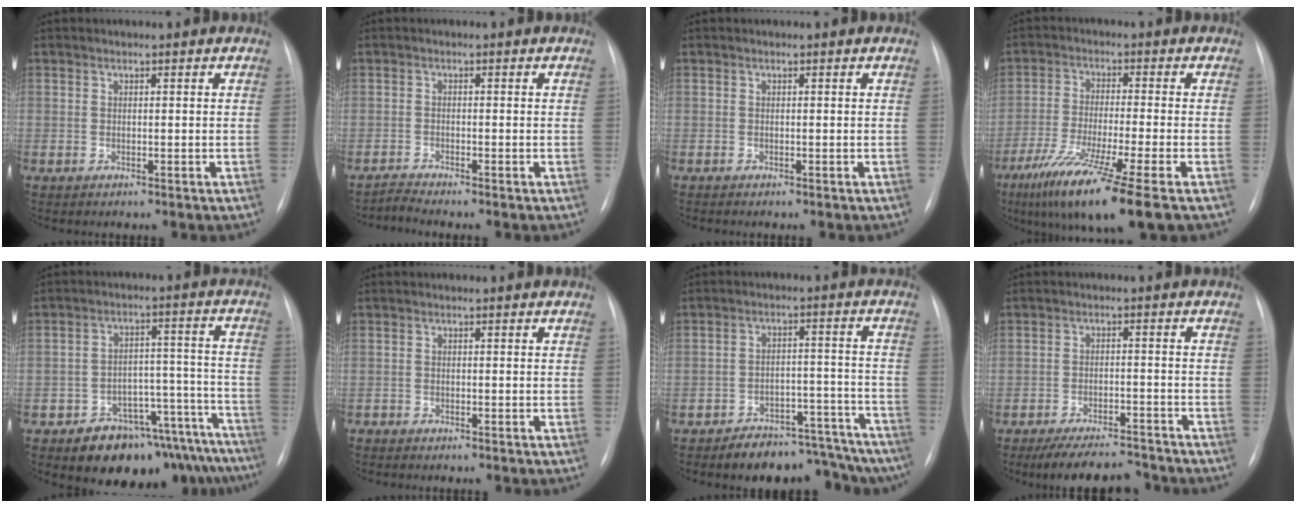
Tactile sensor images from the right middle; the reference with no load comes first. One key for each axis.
{"total": 1.7, "fx": -1.5, "fy": -0.8, "fz": -0.3, "tx": 0.007, "ty": -0.011, "tz": -0.028}
{"total": 0.0}
{"total": 13.7, "fx": -8.4, "fy": -0.8, "fz": 10.8, "tx": -0.199, "ty": -0.049, "tz": -0.144}
{"total": 15.1, "fx": -12.3, "fy": 6.6, "fz": 5.7, "tx": -0.025, "ty": 0.064, "tz": -0.162}
{"total": 0.5, "fx": -0.5, "fy": 0.0, "fz": 0.0, "tx": -0.001, "ty": -0.001, "tz": -0.011}
{"total": 15.4, "fx": -13.8, "fy": 5.2, "fz": 4.4, "tx": -0.018, "ty": 0.042, "tz": -0.173}
{"total": 9.6, "fx": -8.7, "fy": 2.2, "fz": 3.2, "tx": -0.049, "ty": 0.000, "tz": -0.130}